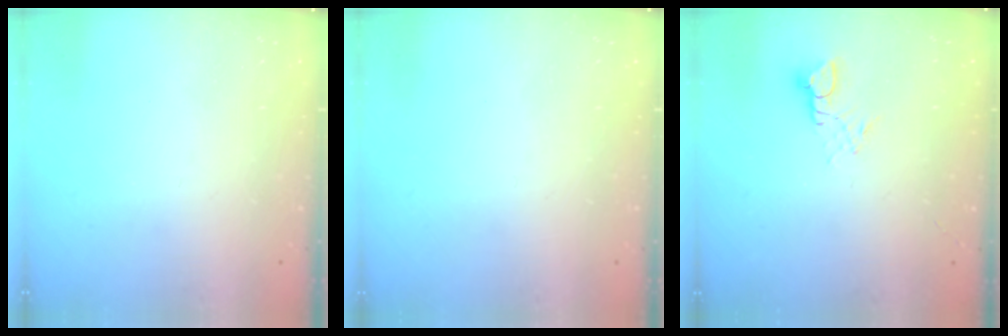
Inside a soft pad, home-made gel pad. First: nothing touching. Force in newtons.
{"total": 0.0}
{"total": 3.3, "press": 3.3, "slide": 0.4}